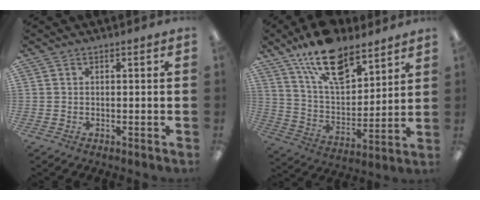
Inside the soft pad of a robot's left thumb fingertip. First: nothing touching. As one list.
[{"total": 17.1, "force": [12.2, 7.8, 9.2], "torque": [-0.162, -0.060, 0.217]}]